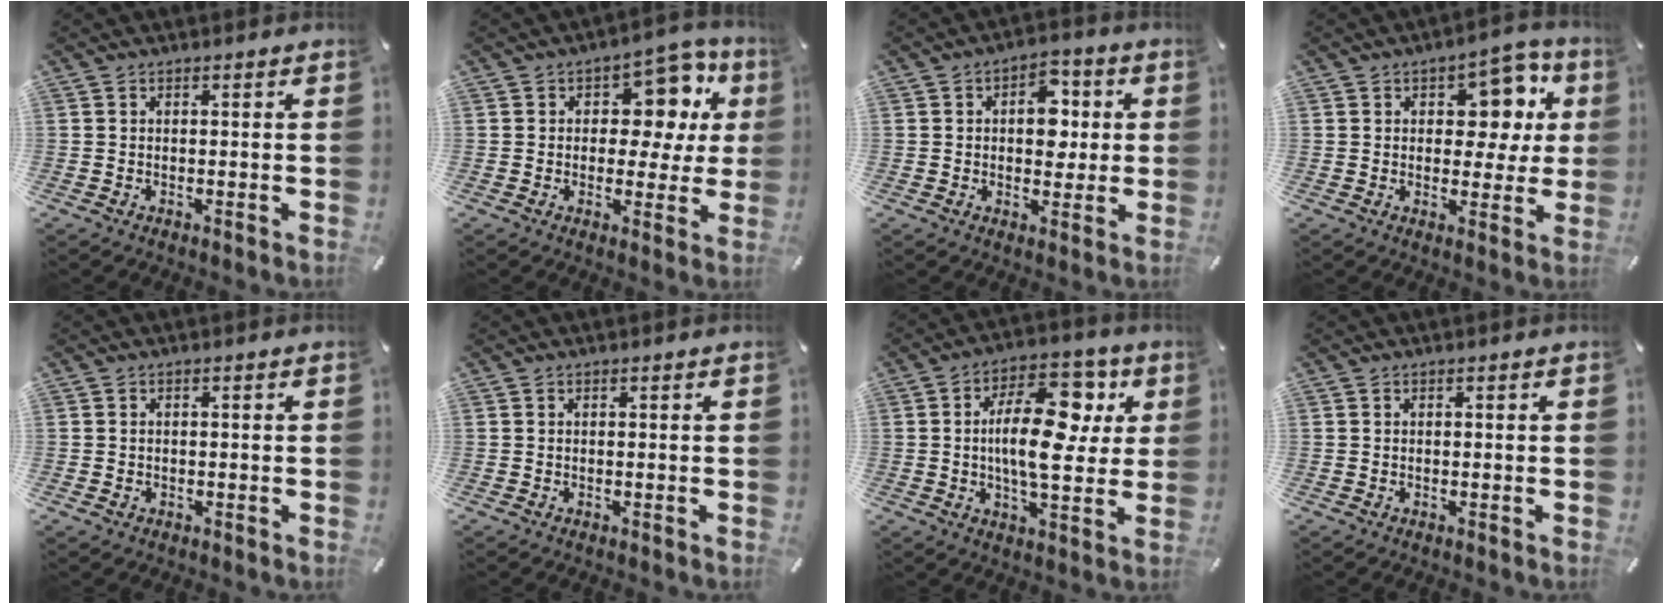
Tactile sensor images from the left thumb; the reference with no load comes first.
{"total": 12.9, "force": [4.6, 8.6, 8.5], "torque": [-0.098, -0.034, 0.079]}
{"total": 8.5, "force": [1.0, 6.0, 6.0], "torque": [-0.065, -0.002, 0.008]}
{"total": 11.6, "force": [4.3, 7.6, 7.7], "torque": [-0.083, -0.024, 0.070]}
{"total": 0.9, "force": [-0.2, 0.7, 0.5], "torque": [-0.010, 0.003, -0.005]}
{"total": 0.0}
{"total": 17.8, "force": [3.1, 9.1, 15.0], "torque": [-0.234, 0.001, 0.048]}
{"total": 0.0}